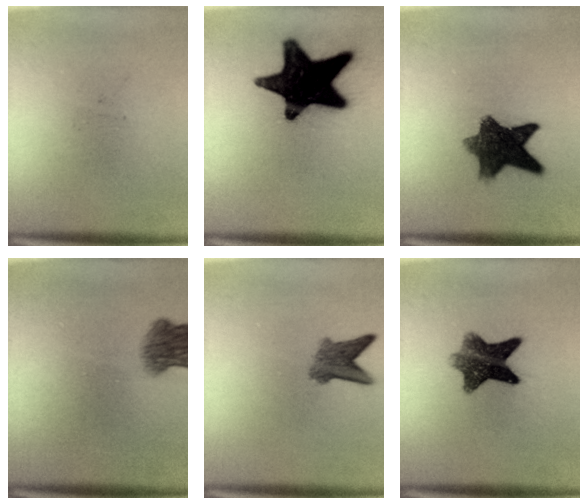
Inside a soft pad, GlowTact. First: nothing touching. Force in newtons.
{"total": 19.6}
{"total": 9.5}
{"total": 4.8}
{"total": 3.9}
{"total": 8.1}